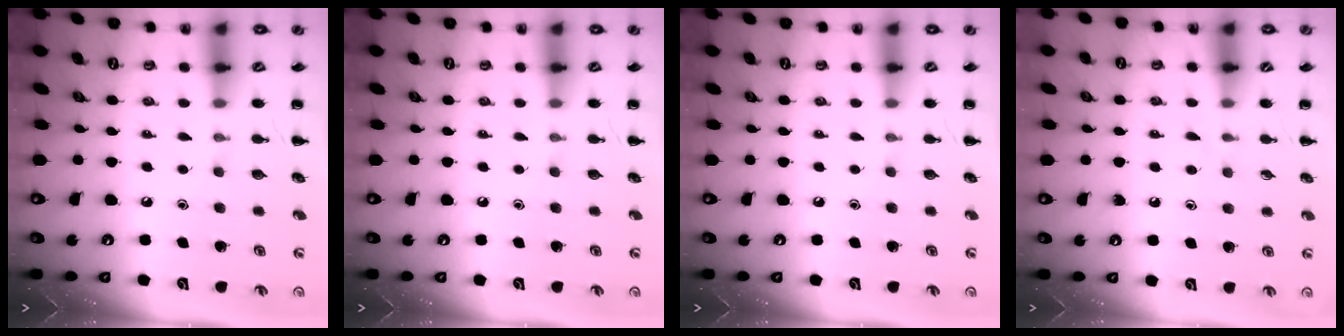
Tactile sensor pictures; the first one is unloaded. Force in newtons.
{"total": 0.0}
{"total": 0.0}
{"total": 2.9, "press": 2.6, "slide": 1.4}